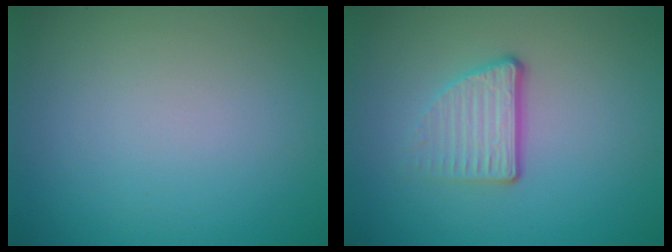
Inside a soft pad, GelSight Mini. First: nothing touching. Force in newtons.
{"total": 3.5, "press": 2.3, "slide": 2.6}